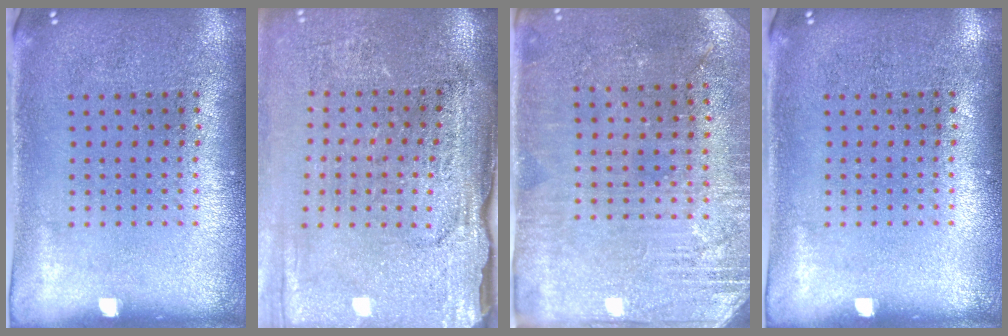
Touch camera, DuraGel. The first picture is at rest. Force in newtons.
{"total": 3.7, "press": 3.2, "slide": 1.9}
{"total": 2.8, "press": 2.7, "slide": 0.8}
{"total": 0.0}